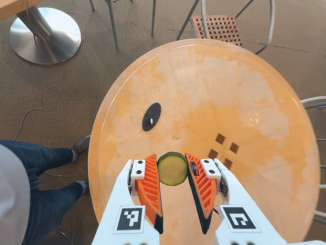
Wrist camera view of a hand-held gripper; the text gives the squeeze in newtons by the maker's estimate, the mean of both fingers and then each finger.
{"total": 8.9, "left": 8.9, "right": 8.9}